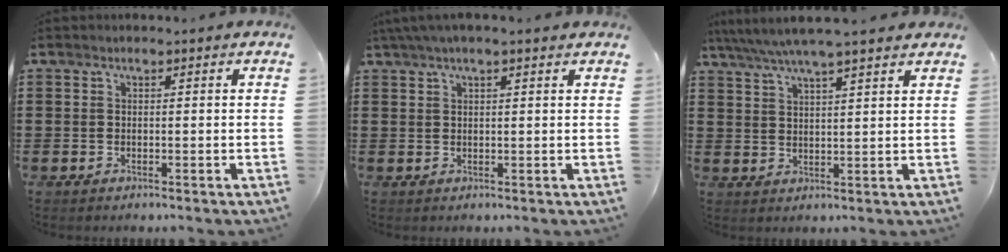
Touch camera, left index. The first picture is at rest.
{"total": 2.6, "force": [1.8, 0.3, 1.9], "torque": [-0.039, 0.004, 0.032]}
{"total": 5.2, "force": [4.3, 0.2, 2.9], "torque": [-0.069, -0.014, 0.074]}